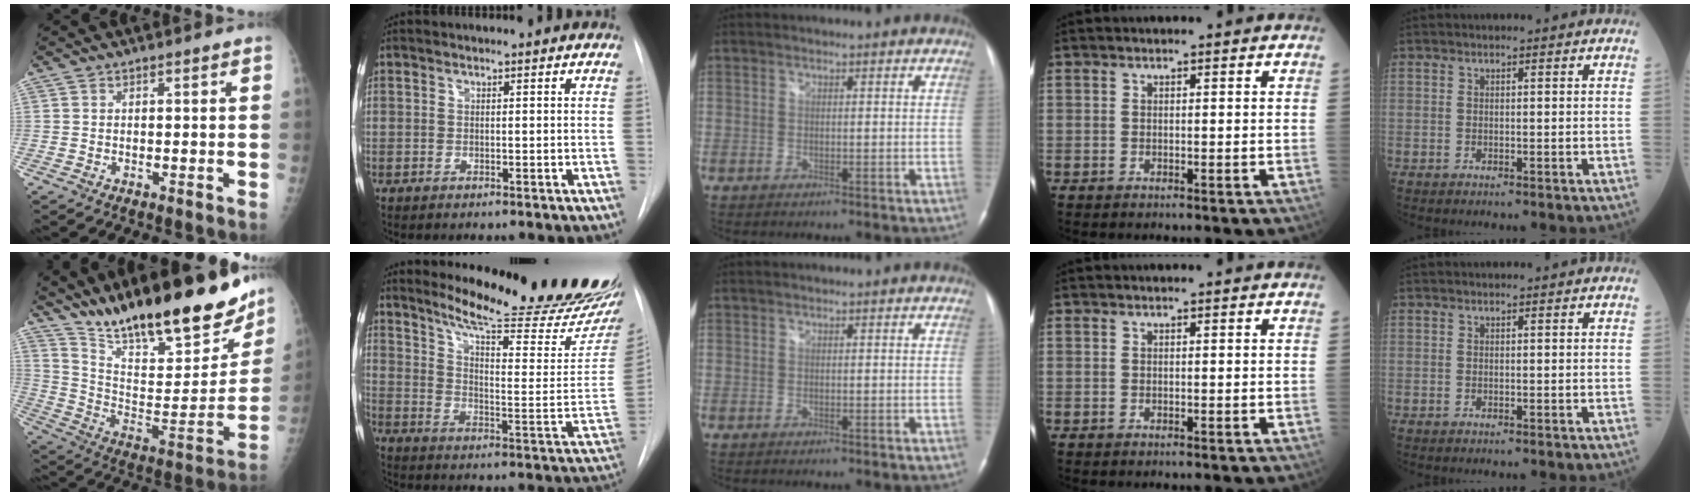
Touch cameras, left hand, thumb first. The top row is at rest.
{"thumb": {"total": 29.0, "force": [22.4, 8.2, 16.6], "torque": [-0.232, -0.090, 0.344]}, "index": {"total": 22.8, "force": [20.3, 0.6, 10.4], "torque": [-0.154, -0.112, 0.267]}}